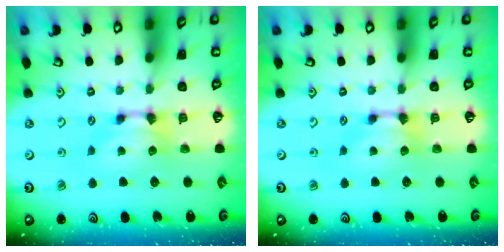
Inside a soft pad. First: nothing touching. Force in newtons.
{"total": 0.0}